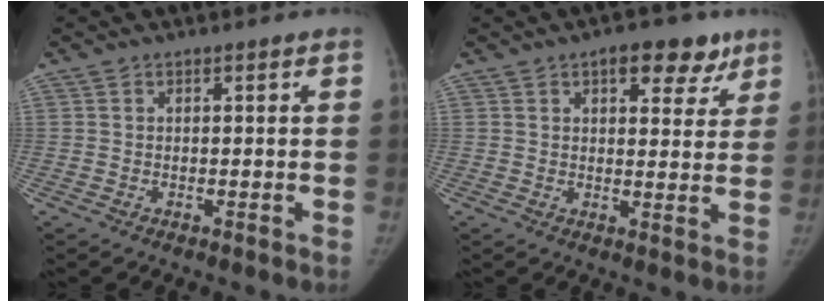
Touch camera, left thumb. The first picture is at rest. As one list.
[{"total": 9.1, "force": [5.2, 4.7, 5.8], "torque": [-0.037, -0.017, 0.065]}]